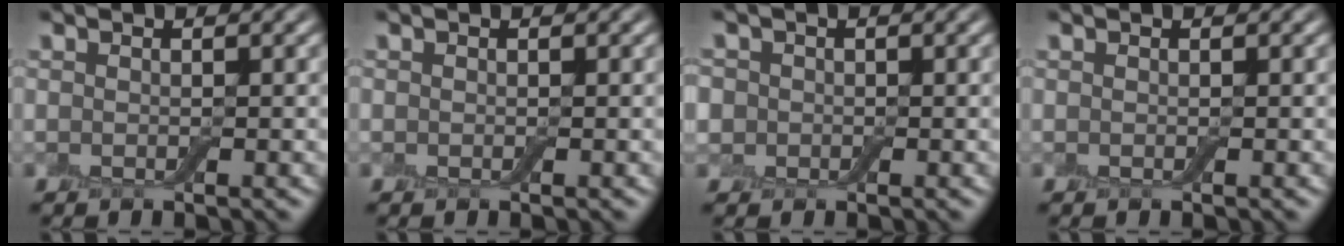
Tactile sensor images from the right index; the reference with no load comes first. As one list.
[{"total": 0.0}, {"total": 2.8, "force": [0.4, 2.6, 1.0], "torque": [-0.007, 0.013, -0.020]}, {"total": 0.0}]